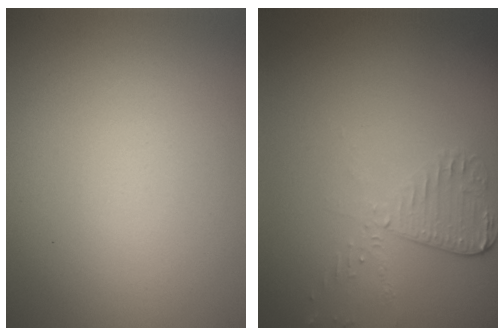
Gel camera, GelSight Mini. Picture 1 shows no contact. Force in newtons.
{"total": 2.6, "press": 2.3, "slide": 1.2}